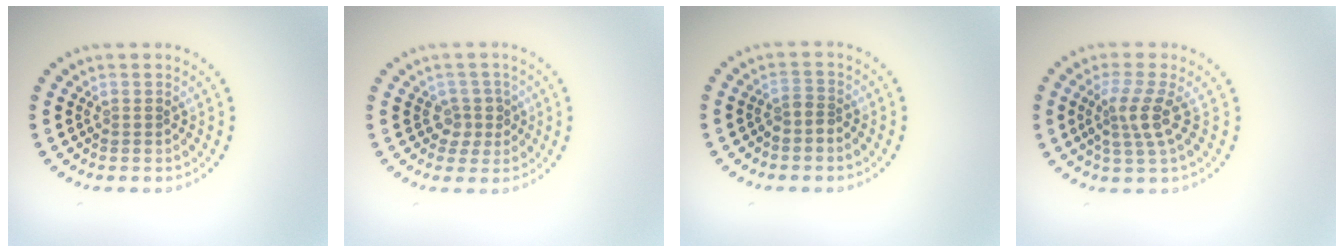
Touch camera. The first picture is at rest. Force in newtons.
{"total": 2.0, "press": 1.6, "slide": 1.2}
{"total": 1.1, "press": 0.7, "slide": 0.8}
{"total": 2.8, "press": 2.2, "slide": 1.7}